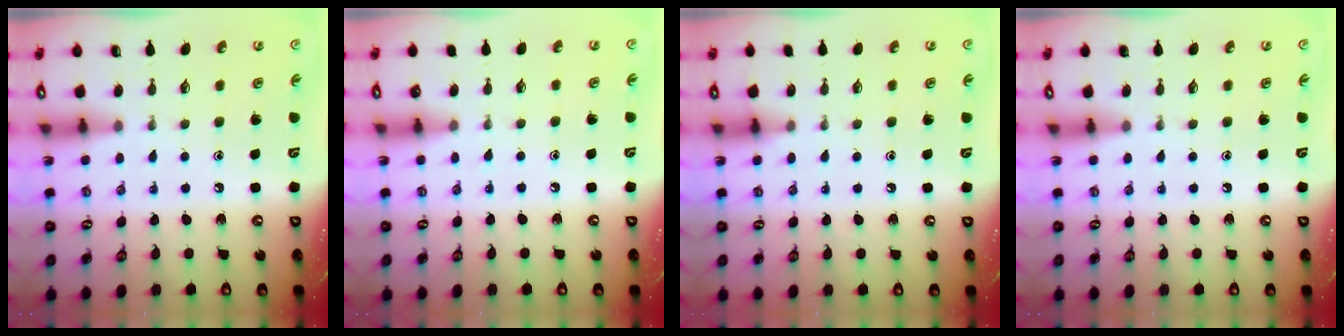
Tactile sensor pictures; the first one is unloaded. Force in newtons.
{"total": 3.8, "press": 3.7, "slide": 0.5}
{"total": 5.2, "press": 5.1, "slide": 0.7}
{"total": 0.0}